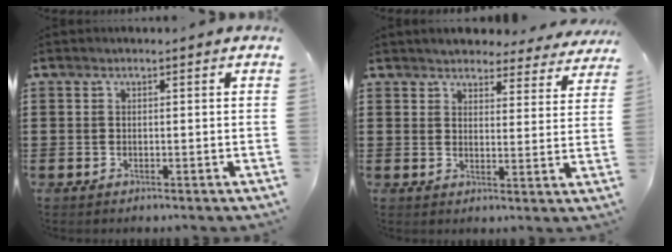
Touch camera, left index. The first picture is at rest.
{"total": 3.9, "force": [3.9, 0.3, -0.1], "torque": [-0.017, -0.019, 0.069]}